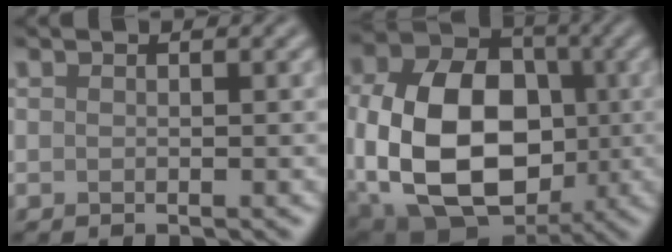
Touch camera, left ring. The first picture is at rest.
{"total": 15.3, "force": [-1.8, 10.9, 10.7], "torque": [-0.193, -0.016, -0.029]}